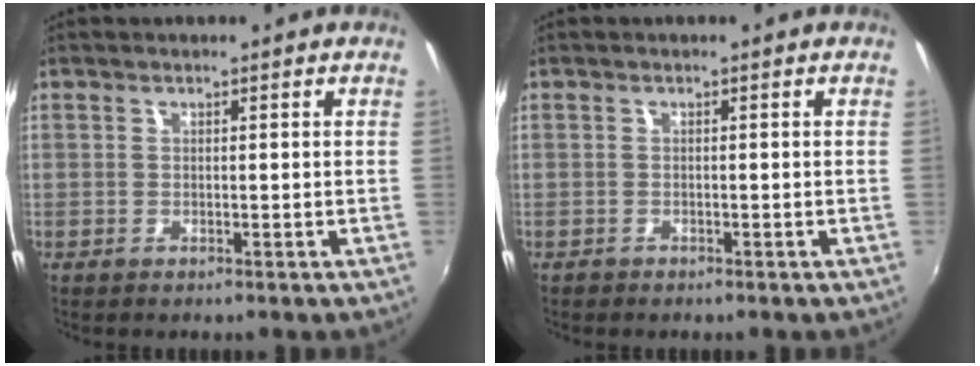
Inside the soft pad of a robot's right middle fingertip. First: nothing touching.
{"total": 0.8, "force": [-0.6, 0.4, 0.0], "torque": [-0.004, -0.001, -0.011]}